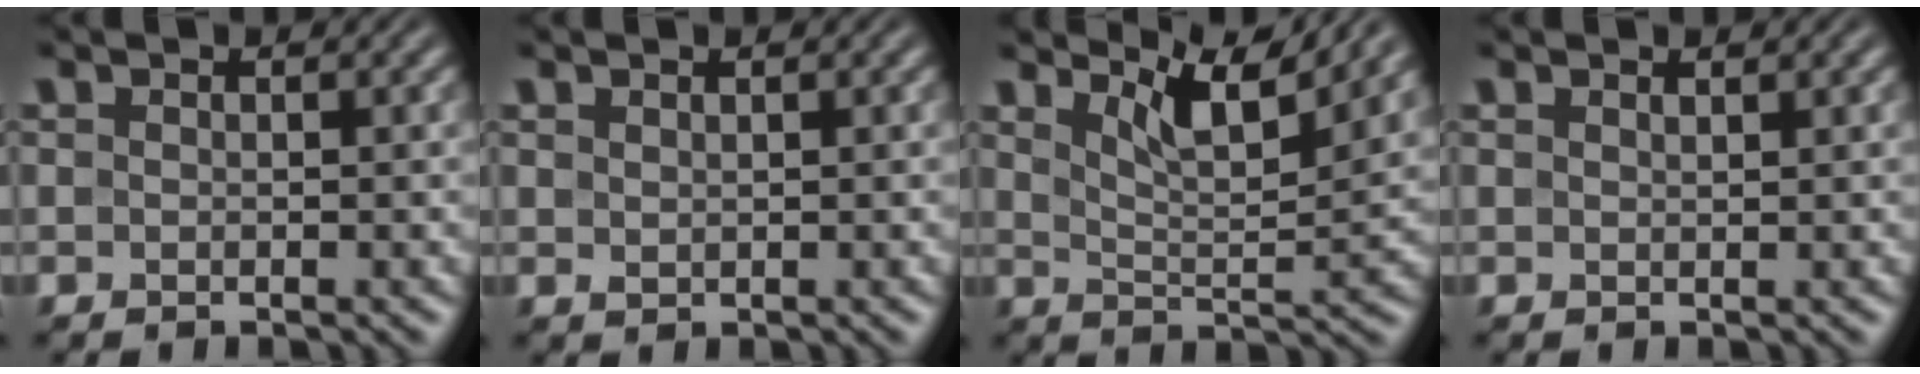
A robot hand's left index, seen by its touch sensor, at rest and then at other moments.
{"total": 0.7, "force": [0.5, 0.3, 0.3], "torque": [-0.009, -0.001, 0.014]}
{"total": 5.4, "force": [4.2, 0.9, 3.3], "torque": [-0.067, -0.001, 0.071]}
{"total": 0.5, "force": [0.5, 0.0, 0.2], "torque": [-0.007, -0.001, 0.011]}